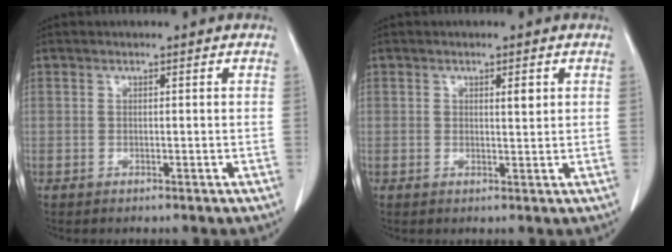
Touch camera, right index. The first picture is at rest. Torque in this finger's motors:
{"motor_torque": [-0.11, 0.01, 0.05, 0.00]}